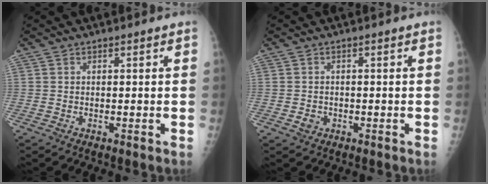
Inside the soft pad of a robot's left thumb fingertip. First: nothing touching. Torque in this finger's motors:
{"motor_torque": [-0.13, 0.02, 0.03, 0.03, 0.00]}